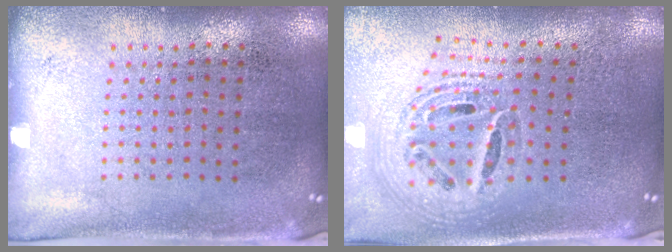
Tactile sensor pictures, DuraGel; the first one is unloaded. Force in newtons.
{"total": 1.6, "press": 1.4, "slide": 0.8}